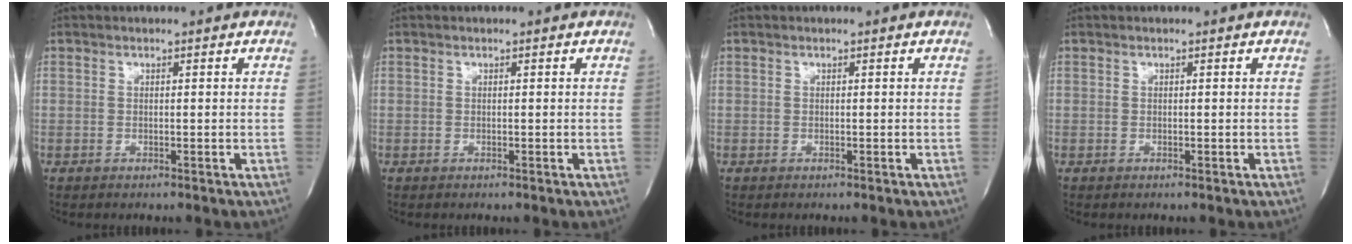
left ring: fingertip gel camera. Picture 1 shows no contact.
{"total": 0.0}
{"total": 0.0}
{"total": 0.0}